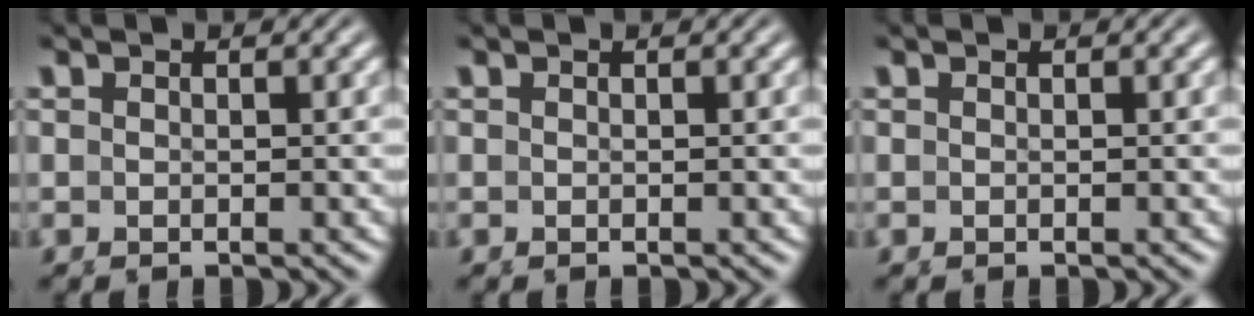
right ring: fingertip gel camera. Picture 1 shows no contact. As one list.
[{"total": 0.0}, {"total": 0.0}]